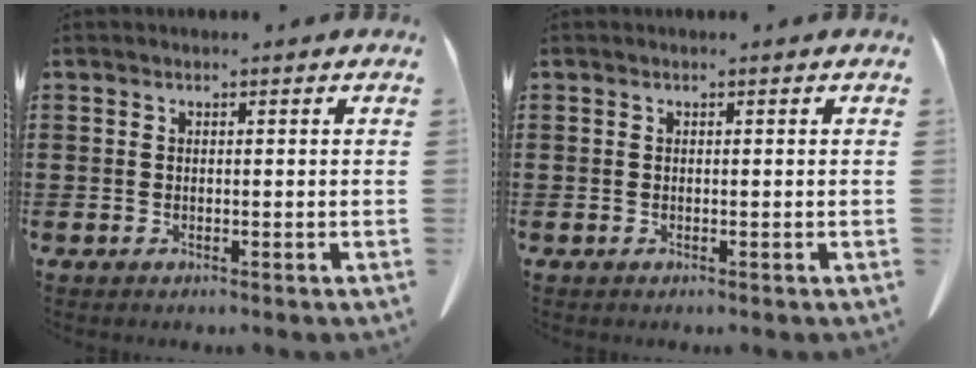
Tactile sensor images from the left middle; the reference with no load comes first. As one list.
[{"total": 0.0}]